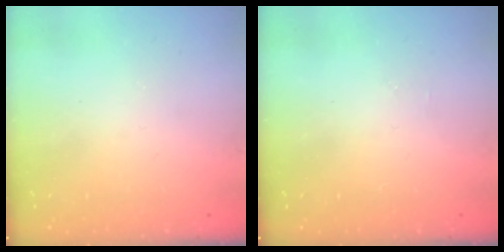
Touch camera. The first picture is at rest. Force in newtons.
{"total": 1.2, "press": 1.2, "slide": 0.3}